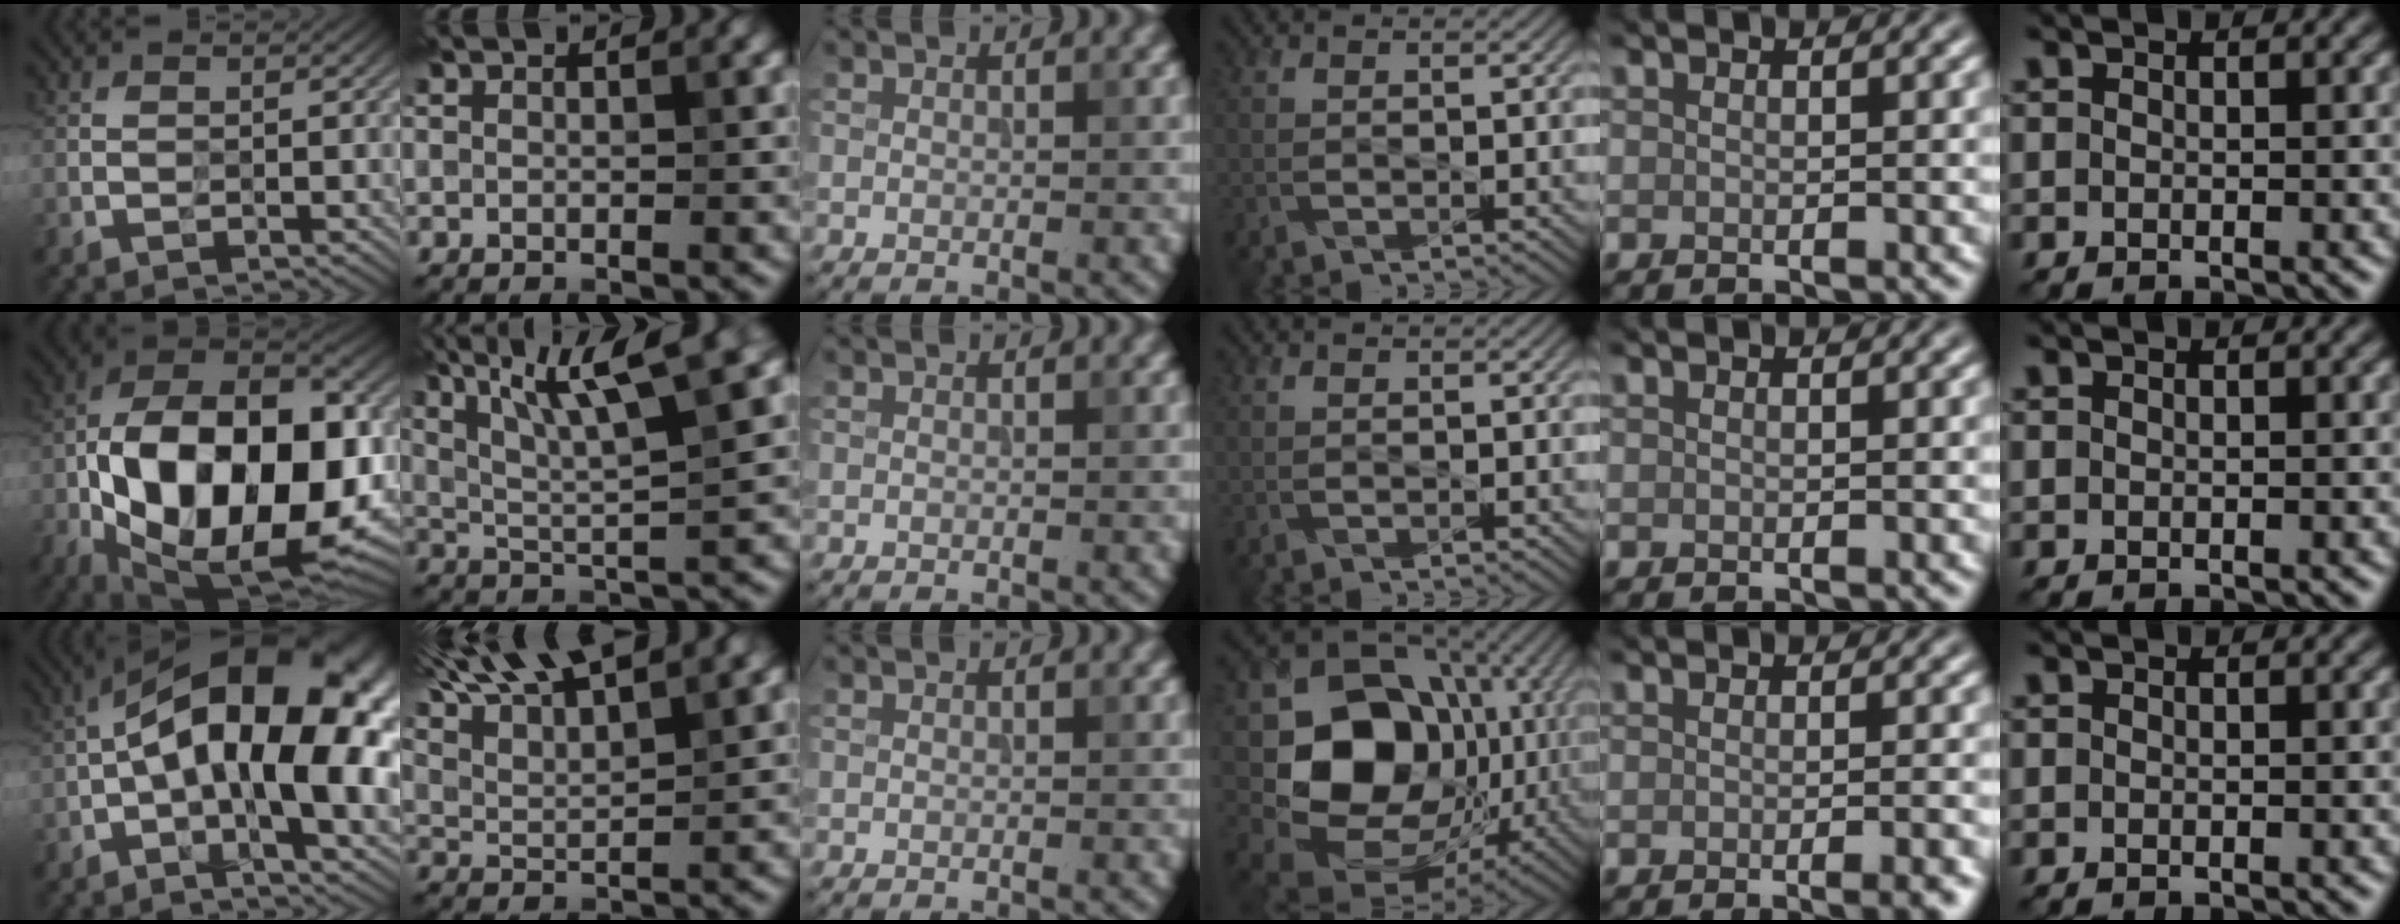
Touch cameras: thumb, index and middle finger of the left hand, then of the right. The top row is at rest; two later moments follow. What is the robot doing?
{"motion": "wipe", "object": "compact mirror"}